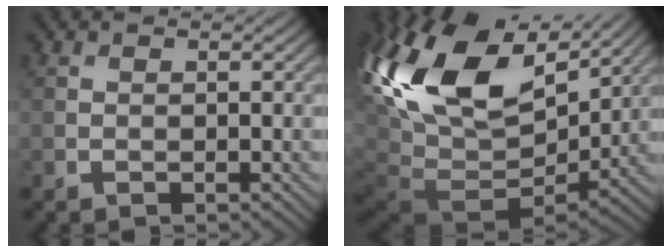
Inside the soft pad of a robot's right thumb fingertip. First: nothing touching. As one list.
[{"total": 20.4, "force": [6.2, 12.7, 14.7], "torque": [-0.303, 0.011, 0.142]}]